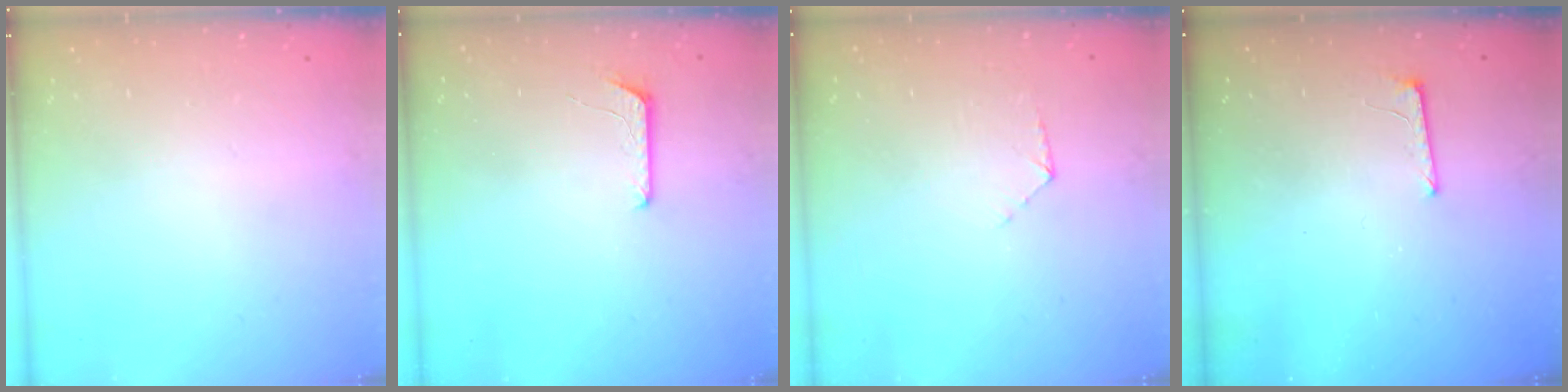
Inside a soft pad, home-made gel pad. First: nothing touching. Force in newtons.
{"total": 6.1, "press": 6.1, "slide": 0.5}
{"total": 5.1, "press": 5.1, "slide": 0.4}
{"total": 6.2, "press": 6.2, "slide": 0.5}